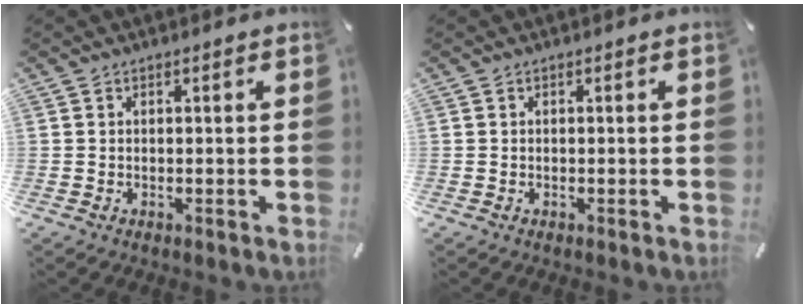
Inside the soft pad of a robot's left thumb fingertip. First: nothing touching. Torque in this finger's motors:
{"motor_torque": [-0.03, -0.01, -0.02, 0.03, 0.00]}